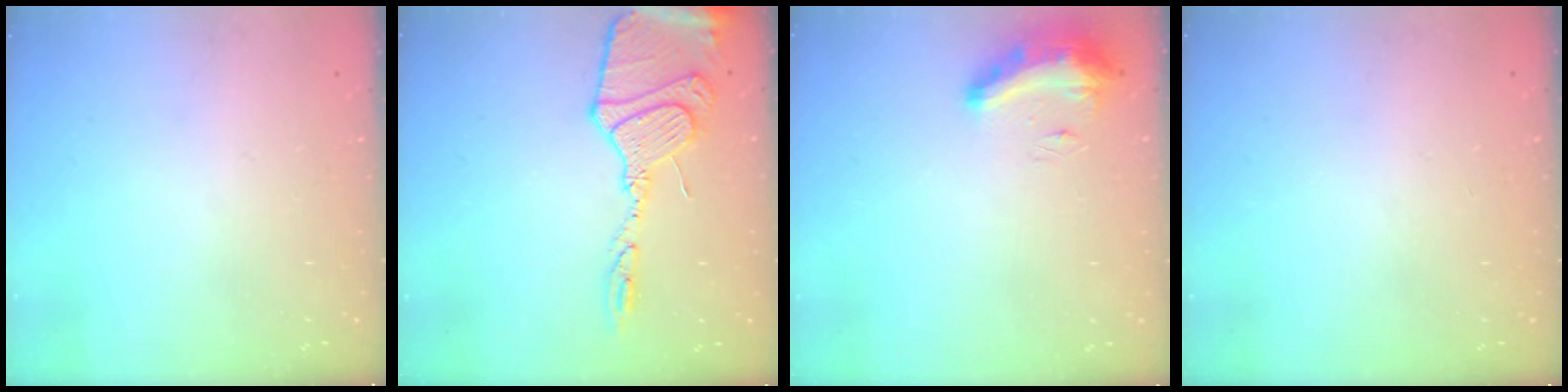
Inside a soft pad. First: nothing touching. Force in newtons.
{"total": 16.8, "press": 16.7, "slide": 1.5}
{"total": 15.9, "press": 10.7, "slide": 11.8}
{"total": 0.0}